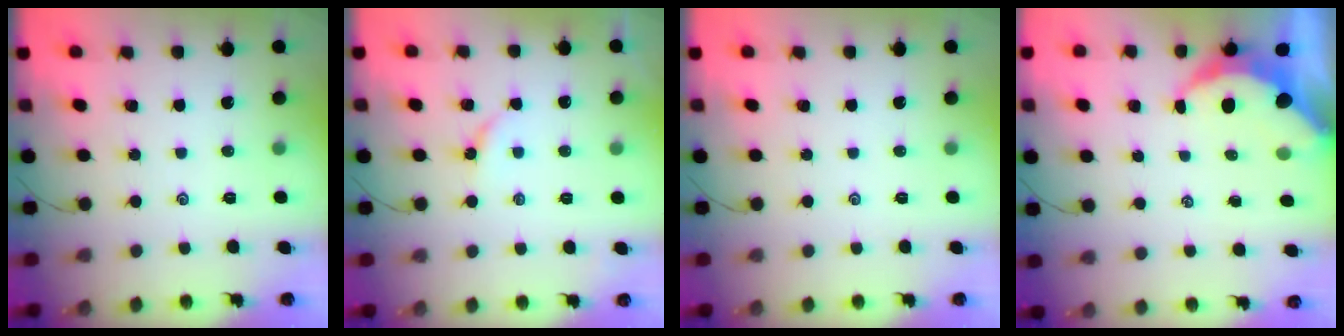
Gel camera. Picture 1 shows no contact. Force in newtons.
{"total": 2.9, "press": 2.9, "slide": 0.3}
{"total": 0.0}
{"total": 6.8, "press": 6.7, "slide": 0.9}